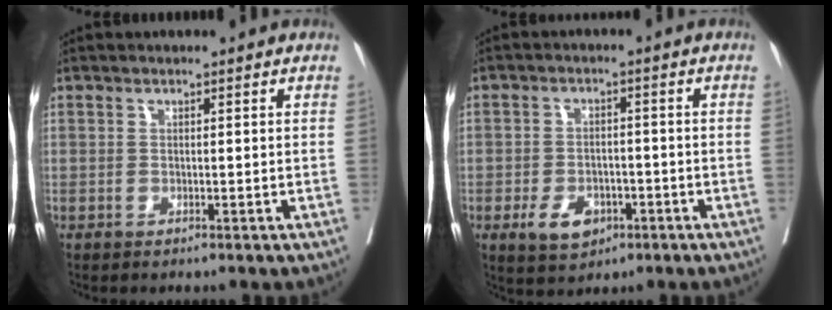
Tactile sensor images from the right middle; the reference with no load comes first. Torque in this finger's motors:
{"motor_torque": [0.90, -0.51, 0.13, 0.03]}